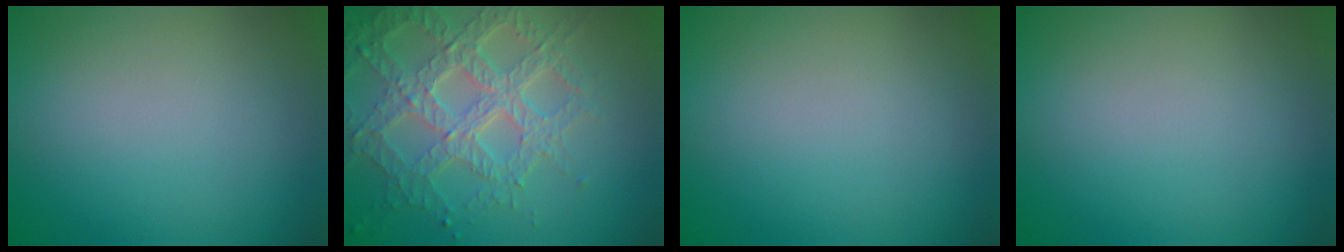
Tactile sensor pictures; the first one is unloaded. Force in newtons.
{"total": 6.9, "press": 5.3, "slide": 4.5}
{"total": 0.0}
{"total": 0.0}